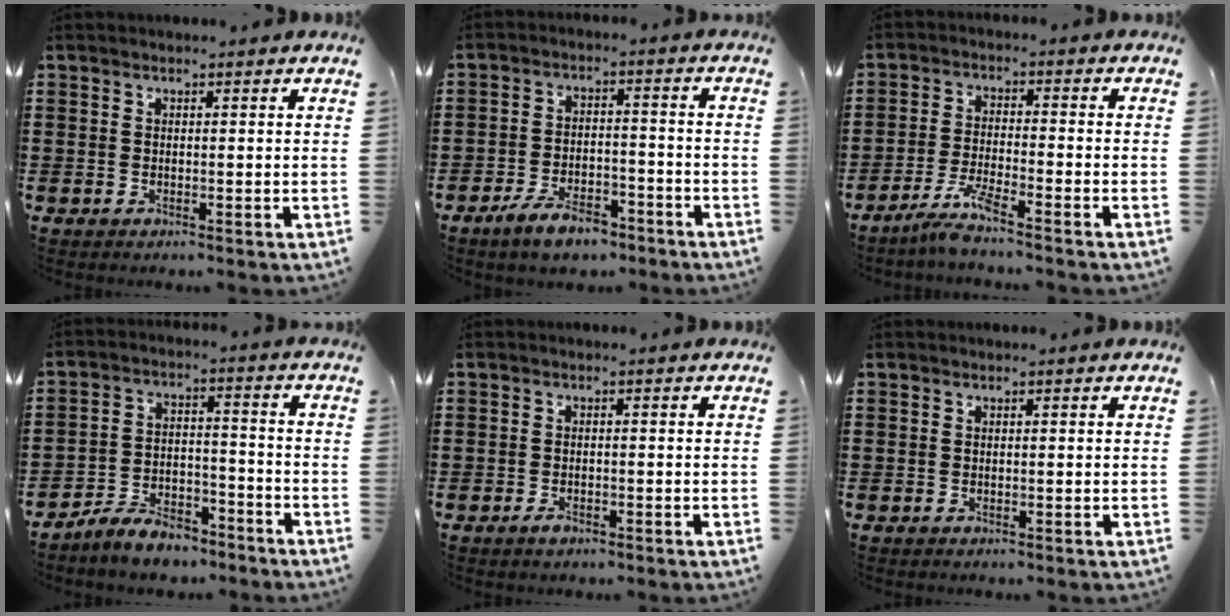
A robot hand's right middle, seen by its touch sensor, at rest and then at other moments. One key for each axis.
{"total": 6.0, "fx": -4.8, "fy": 1.9, "fz": 2.9, "tx": -0.066, "ty": 0.004, "tz": -0.093}
{"total": 4.7, "fx": -3.7, "fy": 0.0, "fz": 2.9, "tx": -0.064, "ty": -0.008, "tz": -0.071}
{"total": 6.6, "fx": -6.1, "fy": 1.6, "fz": 1.9, "tx": -0.039, "ty": 0.012, "tz": -0.119}
{"total": 1.2, "fx": -0.9, "fy": 0.4, "fz": 0.7, "tx": -0.015, "ty": -0.004, "tz": -0.016}
{"total": 0.0}